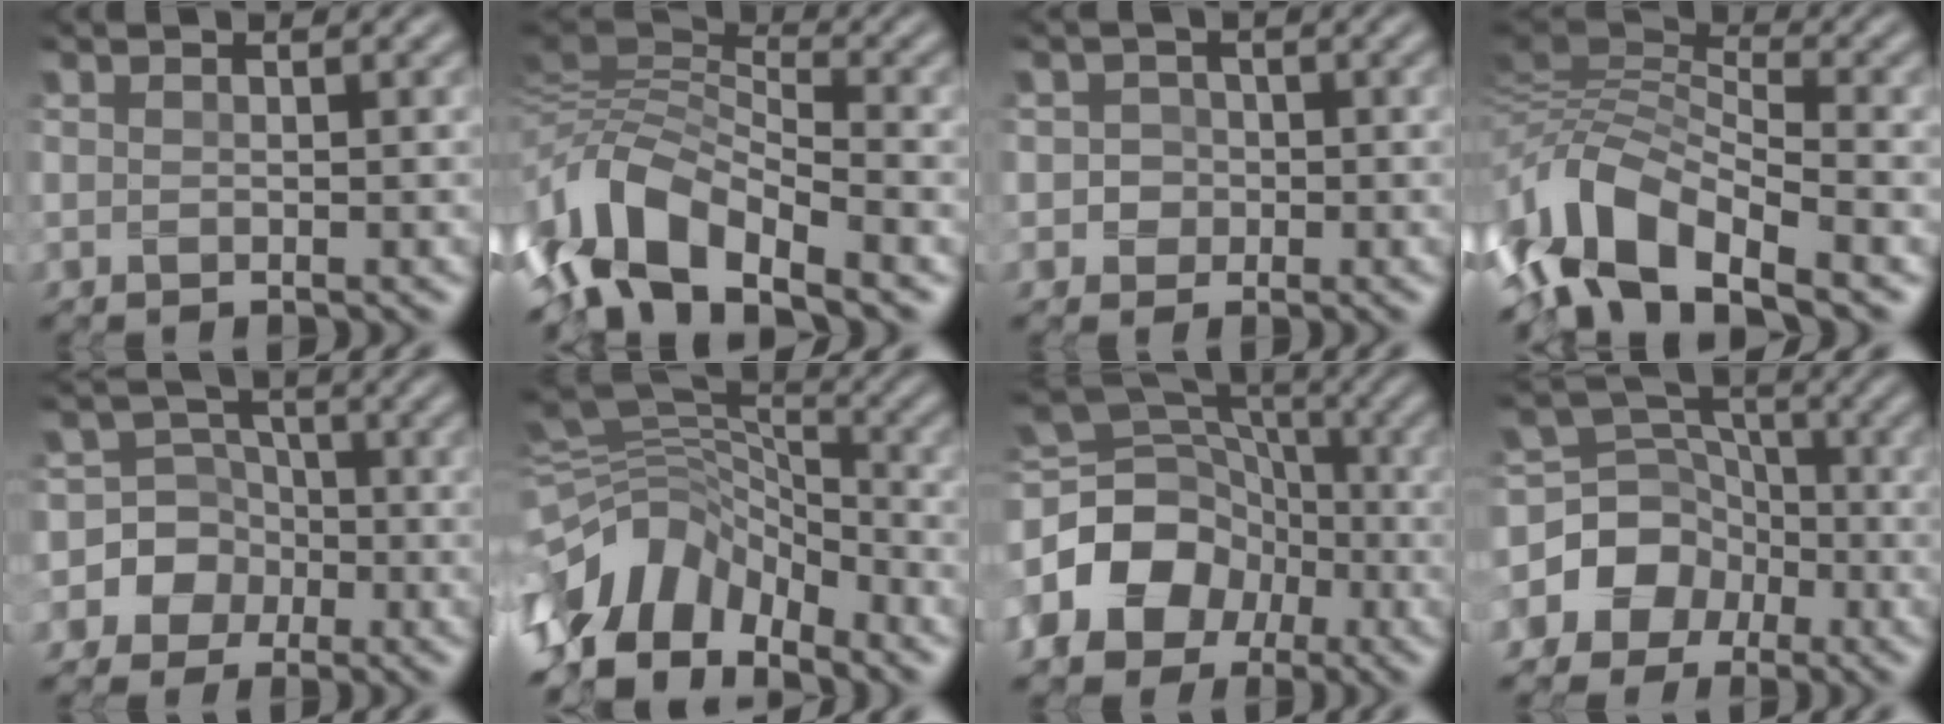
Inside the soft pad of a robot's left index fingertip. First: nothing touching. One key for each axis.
{"total": 9.1, "fx": -5.4, "fy": 3.7, "fz": 6.3, "tx": -0.119, "ty": 0.004, "tz": -0.114}
{"total": 2.6, "fx": -0.3, "fy": 2.5, "fz": 0.6, "tx": 0.014, "ty": 0.019, "tz": -0.022}
{"total": 9.7, "fx": -4.9, "fy": 4.3, "fz": 7.1, "tx": -0.143, "ty": 0.006, "tz": -0.101}
{"total": 8.1, "fx": -2.5, "fy": 7.6, "fz": 1.2, "tx": -0.035, "ty": 0.020, "tz": -0.060}
{"total": 9.0, "fx": -5.5, "fy": 5.0, "fz": 5.2, "tx": -0.096, "ty": 0.019, "tz": -0.115}
{"total": 11.4, "fx": -2.9, "fy": 9.2, "fz": 6.1, "tx": -0.130, "ty": -0.007, "tz": -0.062}
{"total": 7.8, "fx": -3.1, "fy": 6.6, "fz": 2.7, "tx": -0.056, "ty": 0.012, "tz": -0.070}